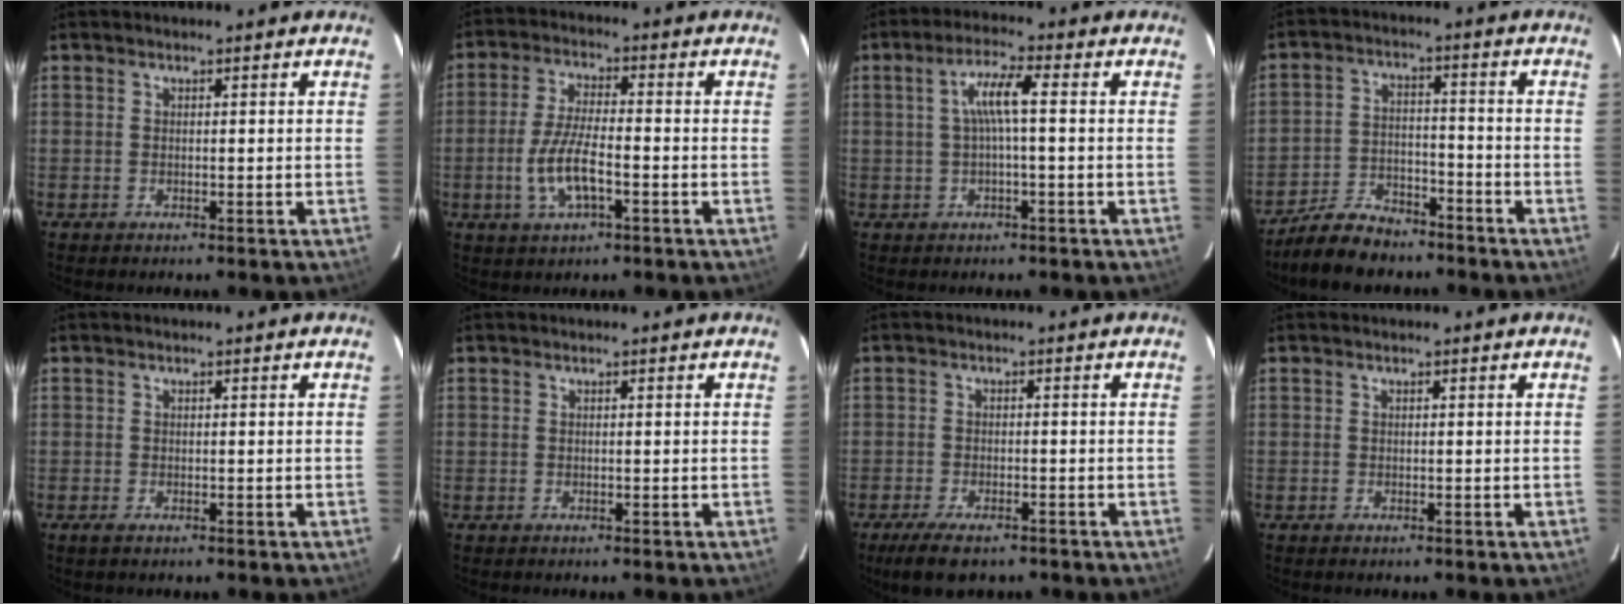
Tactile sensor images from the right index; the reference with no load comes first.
{"total": 8.7, "force": [-2.9, 2.7, 7.7], "torque": [-0.159, -0.003, -0.055]}
{"total": 5.1, "force": [0.1, 0.3, 5.1], "torque": [-0.099, 0.007, 0.004]}
{"total": 9.8, "force": [-8.1, 4.3, 3.5], "torque": [-0.095, 0.011, -0.134]}
{"total": 1.1, "force": [-0.7, 0.4, 0.7], "torque": [-0.014, -0.005, -0.013]}
{"total": 0.0}
{"total": 7.1, "force": [-5.2, 2.5, 4.0], "torque": [-0.099, -0.019, -0.089]}
{"total": 0.0}